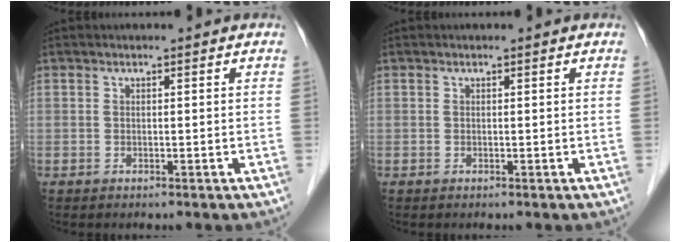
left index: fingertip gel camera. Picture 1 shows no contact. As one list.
[{"total": 0.0}]